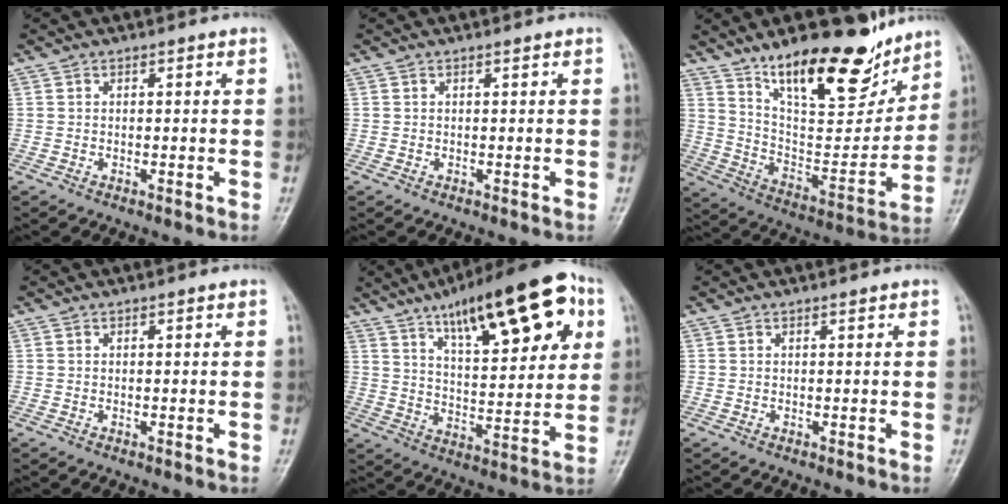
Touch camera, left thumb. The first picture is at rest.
{"total": 0.0}
{"total": 22.5, "force": [15.7, 7.9, 14.1], "torque": [-0.171, -0.088, 0.262]}
{"total": 0.0}
{"total": 23.3, "force": [11.4, 8.2, 18.6], "torque": [-0.241, -0.019, 0.176]}
{"total": 0.0}